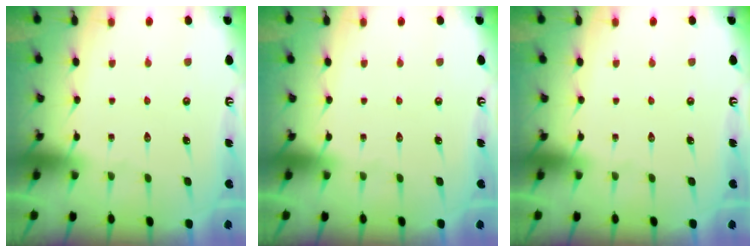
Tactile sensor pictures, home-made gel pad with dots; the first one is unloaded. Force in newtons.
{"total": 0.0}
{"total": 0.0}